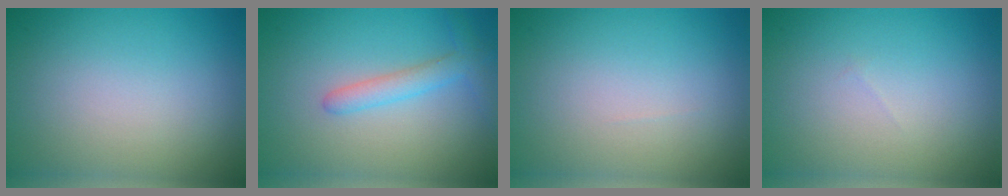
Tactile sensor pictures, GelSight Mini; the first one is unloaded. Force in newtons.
{"total": 2.4, "press": 2.4, "slide": 0.1}
{"total": 0.0}
{"total": 0.0}